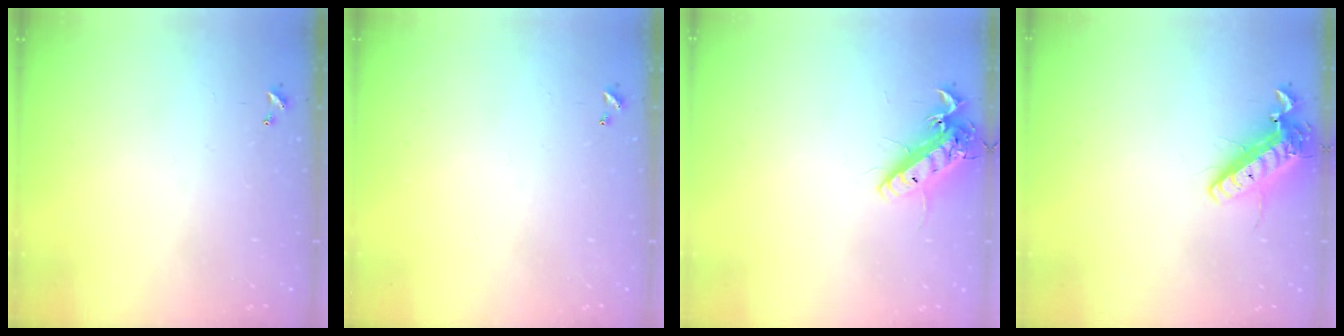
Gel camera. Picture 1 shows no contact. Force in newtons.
{"total": 0.0}
{"total": 14.8, "press": 14.5, "slide": 2.8}
{"total": 14.8, "press": 14.5, "slide": 2.9}